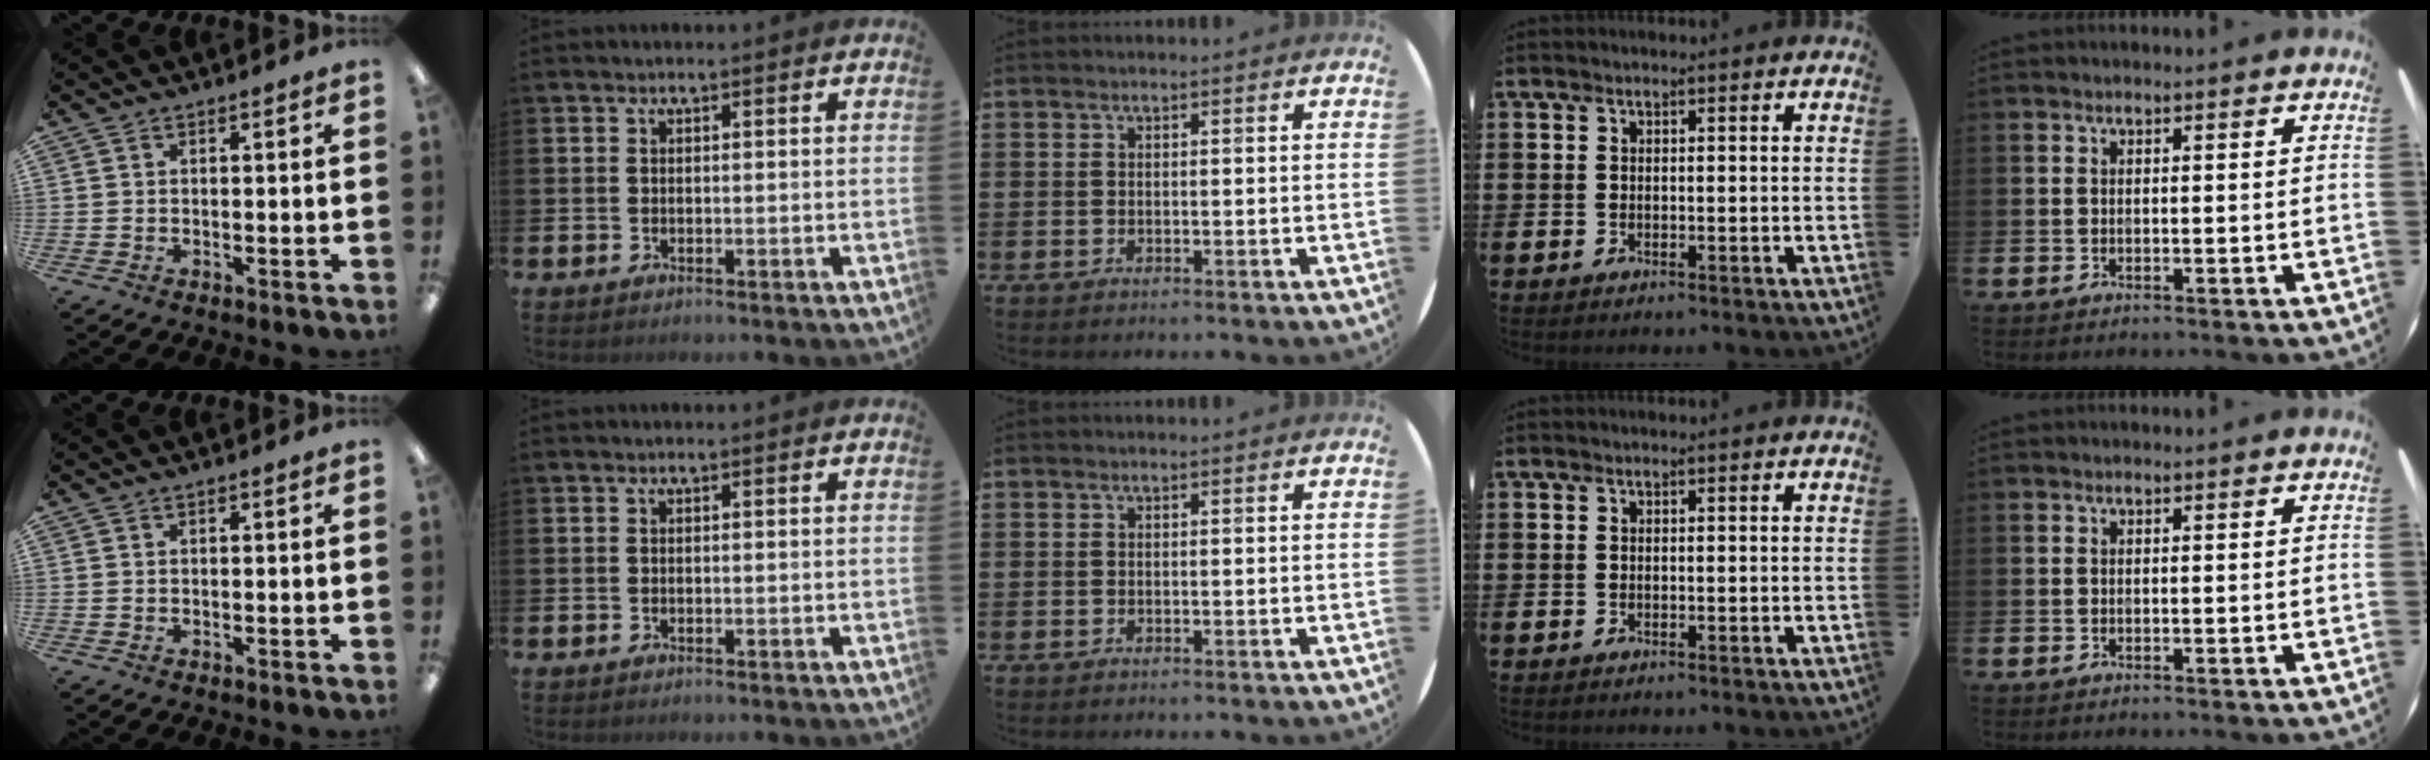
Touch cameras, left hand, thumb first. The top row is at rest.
{}